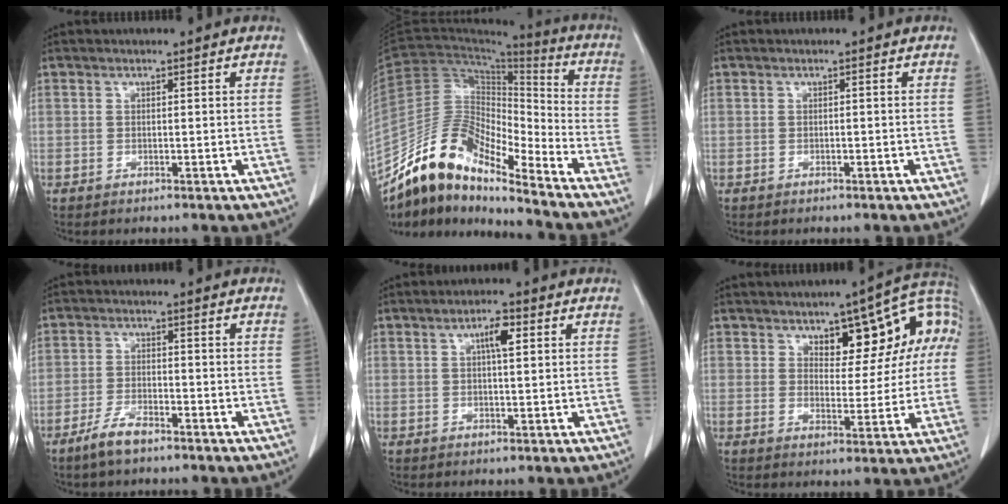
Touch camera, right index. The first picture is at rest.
{"total": 13.7, "force": [-12.0, 3.1, 5.9], "torque": [-0.107, 0.045, -0.224]}
{"total": 0.0}
{"total": 4.6, "force": [-3.5, 1.0, 2.8], "torque": [-0.060, -0.002, -0.068]}
{"total": 3.8, "force": [1.2, 1.0, 3.4], "torque": [-0.060, 0.006, 0.018]}
{"total": 11.7, "force": [4.0, 5.8, 9.4], "torque": [-0.107, 0.037, 0.052]}